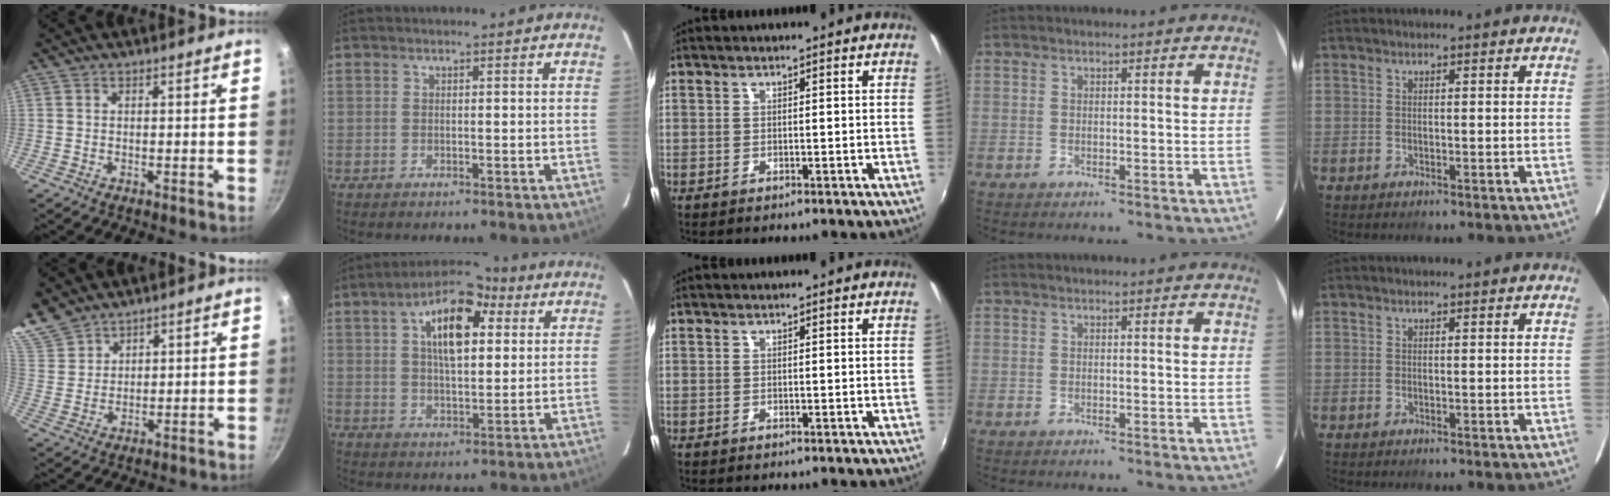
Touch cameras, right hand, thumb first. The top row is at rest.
{"thumb": {"total": 9.2, "force": [7.9, 4.3, 2.1], "torque": [-0.034, -0.011, 0.172]}, "index": {"total": 13.2, "force": [4.6, 6.1, 10.8], "torque": [-0.176, 0.031, 0.071]}}